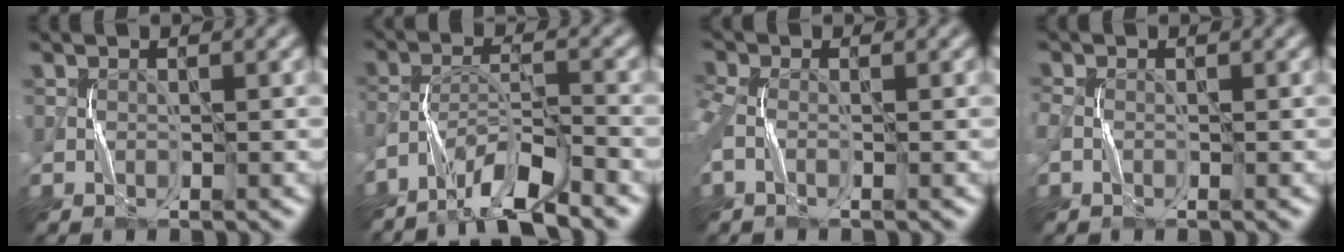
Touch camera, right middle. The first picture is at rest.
{"total": 6.8, "force": [-5.3, 0.9, 4.0], "torque": [-0.071, 0.001, -0.102]}
{"total": 3.3, "force": [-0.5, 2.0, 2.6], "torque": [-0.070, 0.000, -0.014]}
{"total": 1.3, "force": [-0.4, 0.9, 0.8], "torque": [-0.025, 0.002, -0.012]}